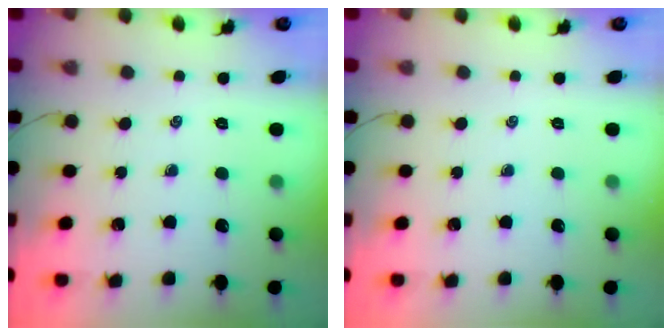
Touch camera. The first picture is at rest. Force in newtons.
{"total": 0.0}